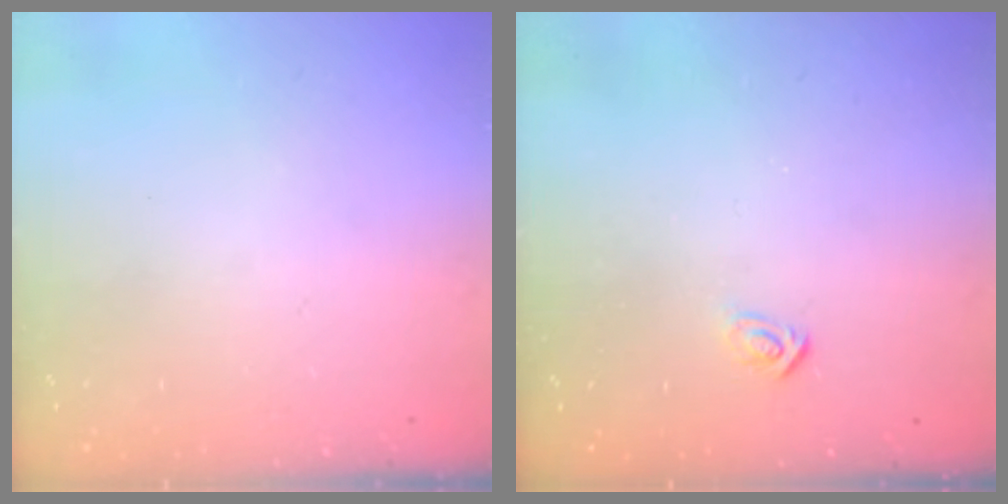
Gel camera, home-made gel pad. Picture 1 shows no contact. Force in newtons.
{"total": 2.9, "press": 2.9, "slide": 0.3}